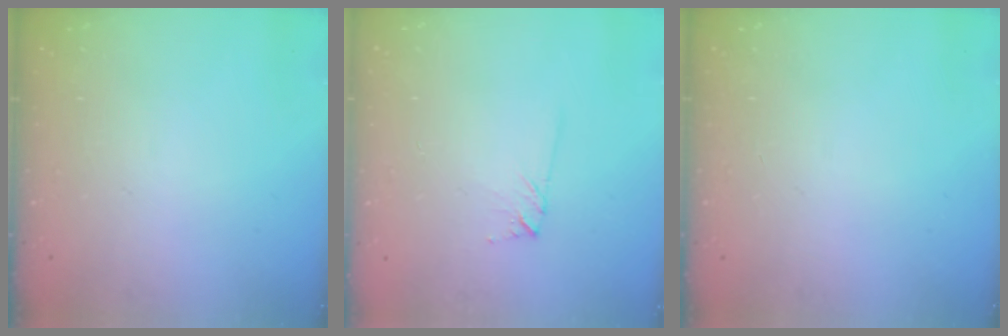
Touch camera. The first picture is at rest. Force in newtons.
{"total": 5.6, "press": 5.5, "slide": 0.9}
{"total": 0.0}